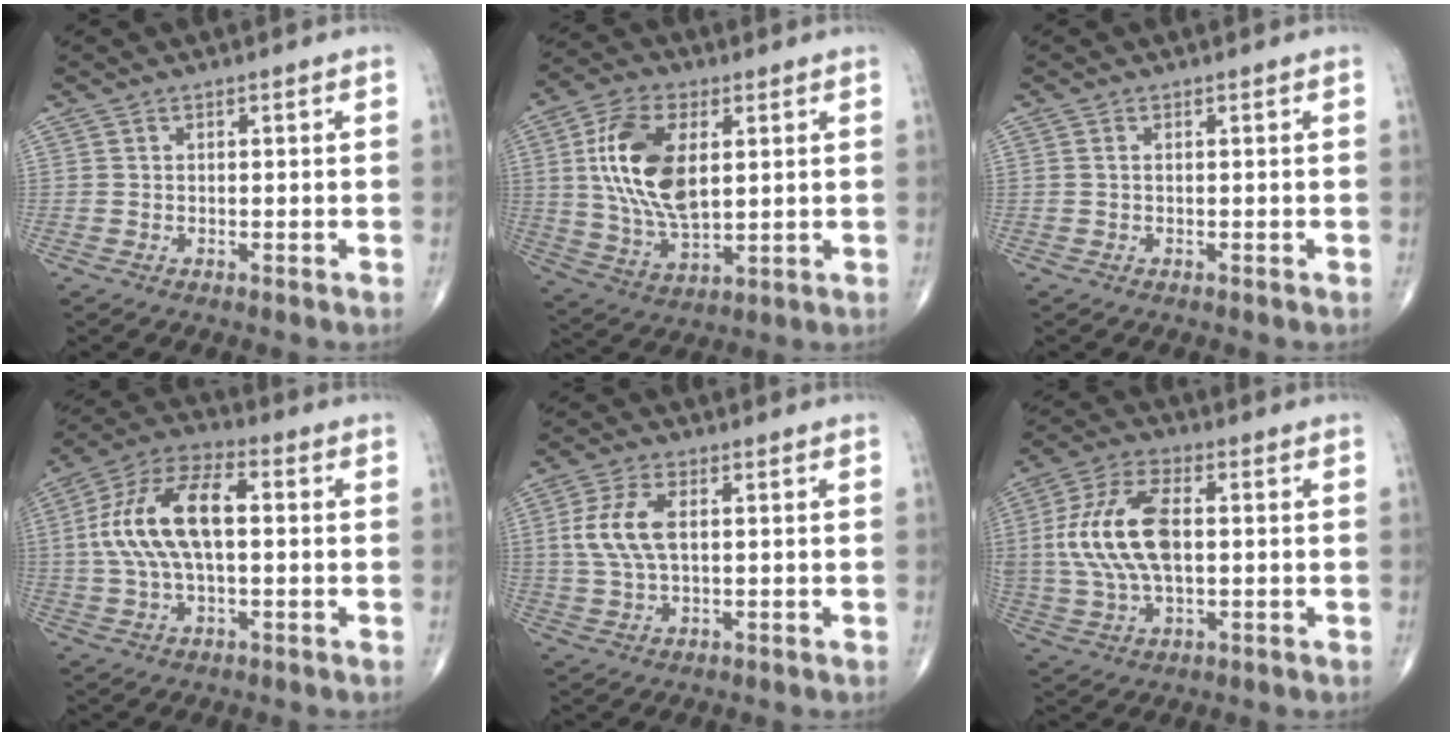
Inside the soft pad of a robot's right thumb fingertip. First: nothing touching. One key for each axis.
{"total": 16.5, "fx": 3.2, "fy": 8.7, "fz": 13.6, "tx": -0.258, "ty": -0.009, "tz": 0.064}
{"total": 0.5, "fx": 0.1, "fy": 0.2, "fz": 0.5, "tx": -0.013, "ty": 0.001, "tz": 0.001}
{"total": 15.8, "fx": 1.2, "fy": 7.7, "fz": 13.8, "tx": -0.272, "ty": 0.032, "tz": 0.018}
{"total": 8.3, "fx": 1.3, "fy": 4.3, "fz": 7.0, "tx": -0.158, "ty": 0.003, "tz": 0.028}
{"total": 15.7, "fx": 1.2, "fy": 8.1, "fz": 13.3, "tx": -0.277, "ty": 0.013, "tz": 0.022}